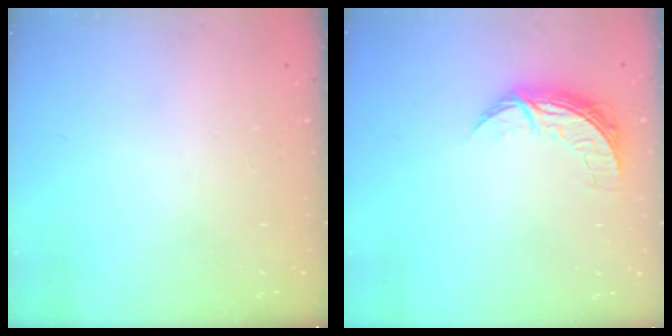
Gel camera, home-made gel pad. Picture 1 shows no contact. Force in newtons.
{"total": 7.2, "press": 7.2, "slide": 0.2}